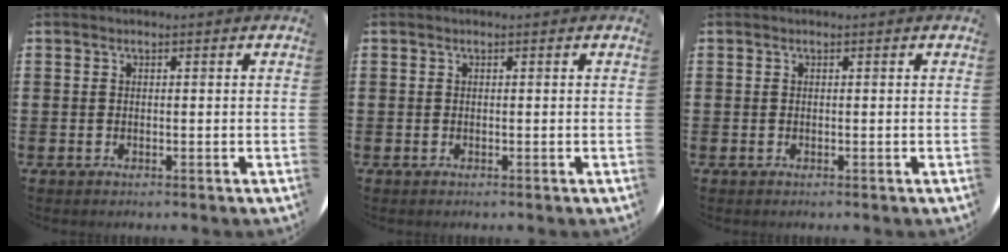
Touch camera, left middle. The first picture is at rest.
{"total": 0.0}
{"total": 0.0}